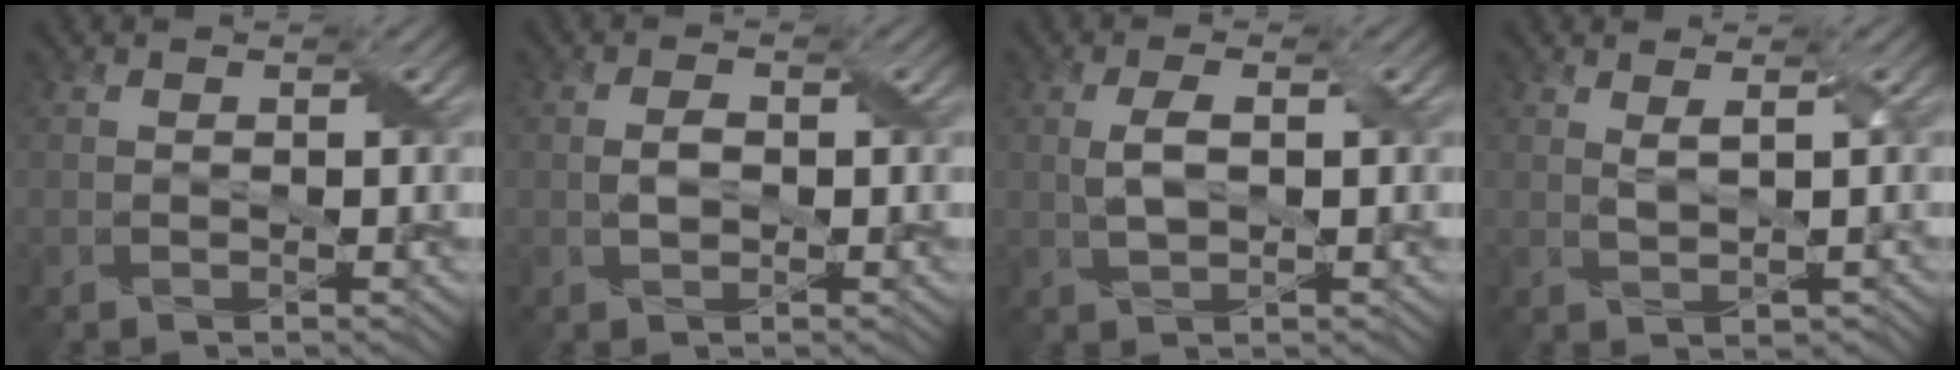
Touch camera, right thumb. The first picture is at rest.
{"total": 1.9, "force": [-0.1, 1.2, 1.4], "torque": [-0.030, 0.002, -0.002]}
{"total": 3.0, "force": [0.3, 1.2, 2.7], "torque": [-0.064, 0.003, 0.007]}
{"total": 1.6, "force": [0.8, 0.3, 1.4], "torque": [-0.035, -0.001, 0.020]}